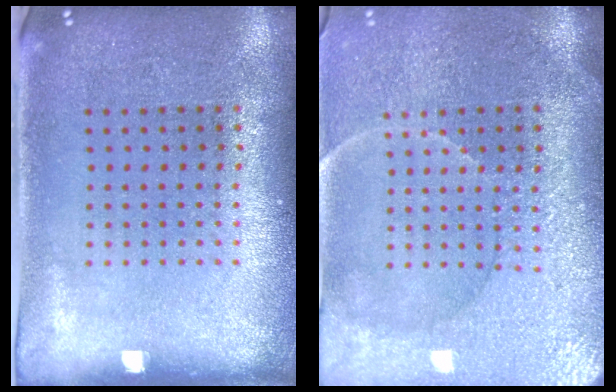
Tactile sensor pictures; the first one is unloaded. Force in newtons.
{"total": 3.7, "press": 3.5, "slide": 1.1}